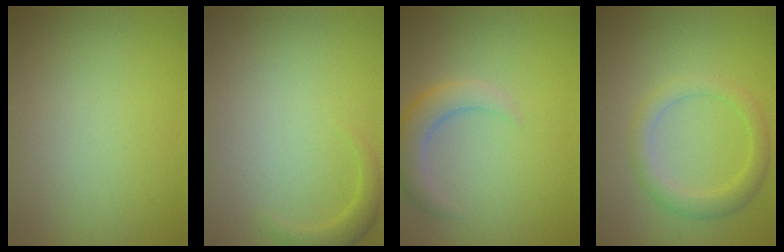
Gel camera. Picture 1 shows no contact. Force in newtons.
{"total": 1.5, "press": 1.5, "slide": 0.0}
{"total": 3.2, "press": 3.2, "slide": 0.5}
{"total": 2.8, "press": 2.8, "slide": 0.1}